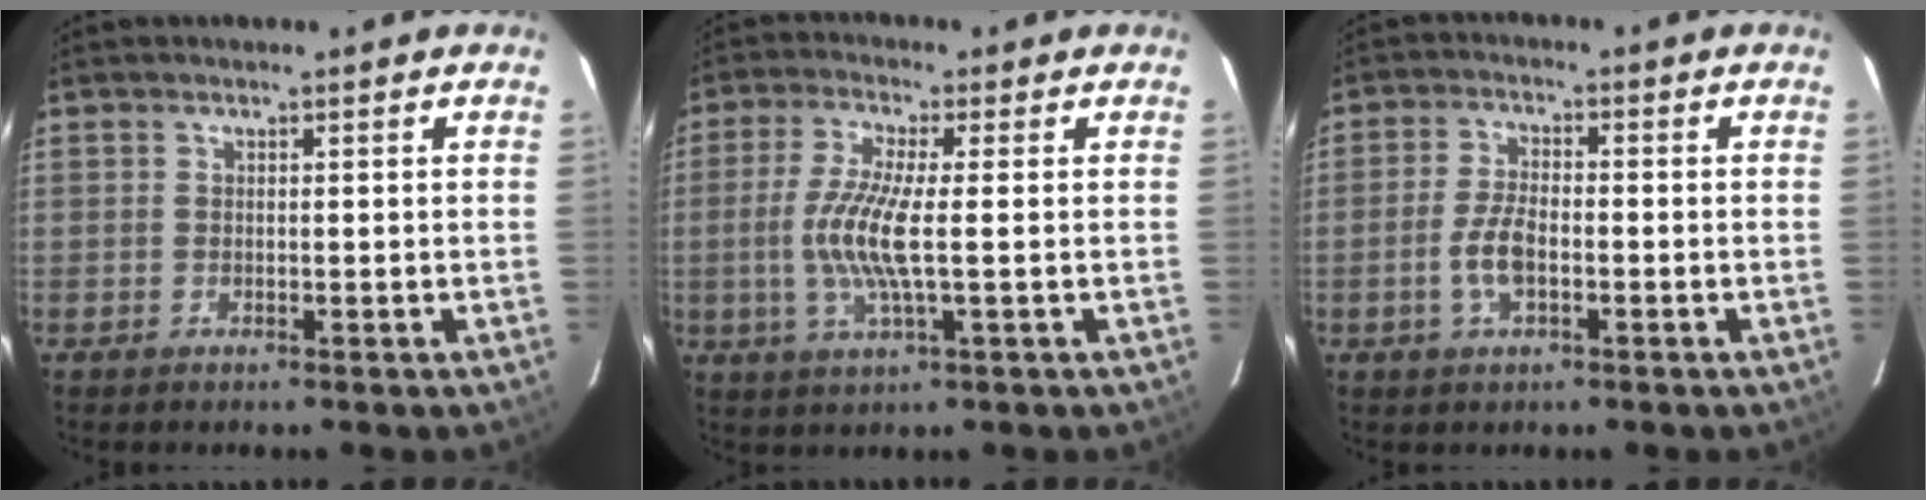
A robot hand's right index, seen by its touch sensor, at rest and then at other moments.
{"total": 9.3, "force": [-0.7, 1.3, 9.2], "torque": [-0.190, -0.005, -0.015]}
{"total": 5.7, "force": [-1.8, 2.4, 4.8], "torque": [-0.104, 0.003, -0.034]}